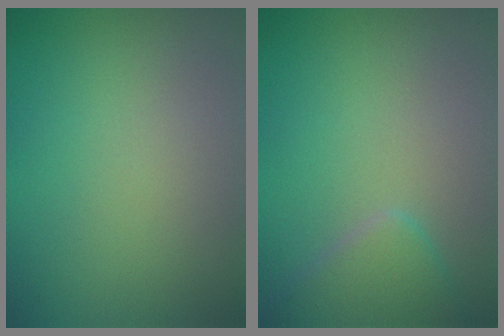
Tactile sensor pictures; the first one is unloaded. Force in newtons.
{"total": 2.7, "press": 2.7, "slide": 0.2}